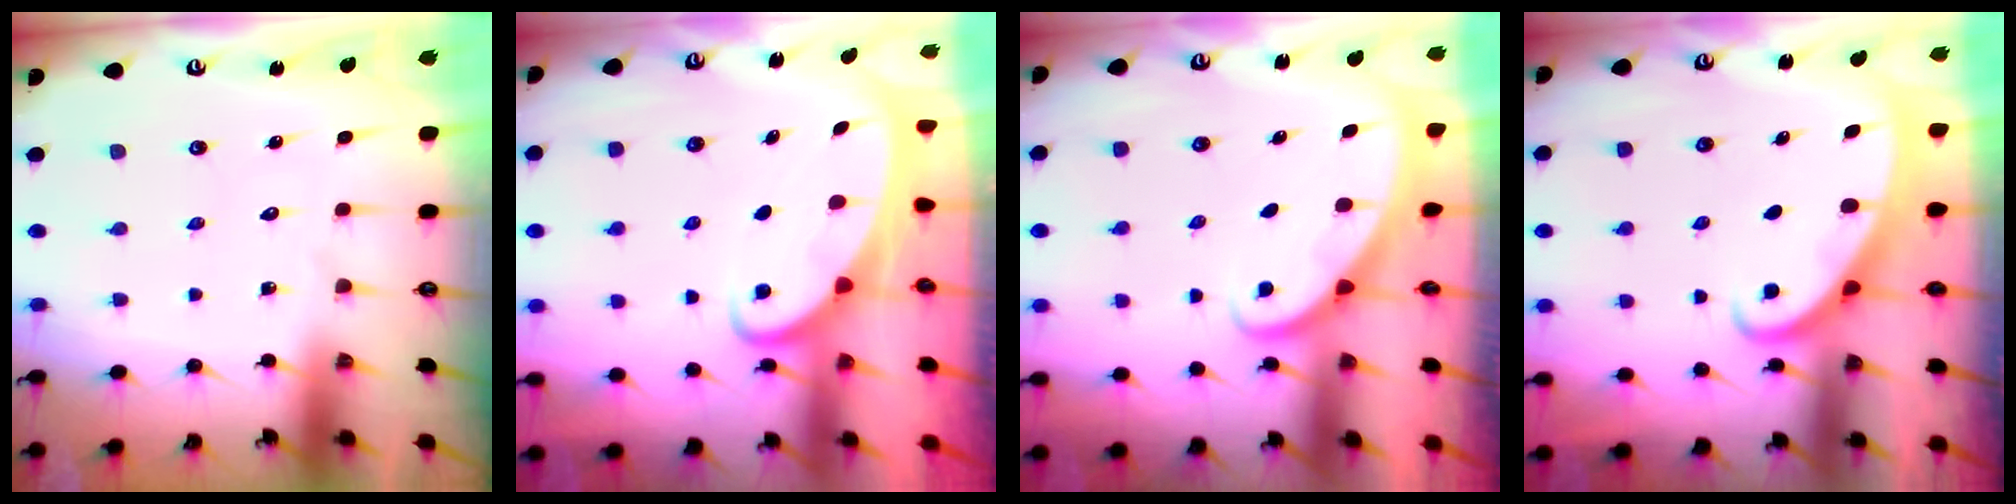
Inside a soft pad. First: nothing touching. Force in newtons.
{"total": 2.3, "press": 2.3, "slide": 0.3}
{"total": 2.1, "press": 2.1, "slide": 0.1}
{"total": 2.2, "press": 2.2, "slide": 0.2}